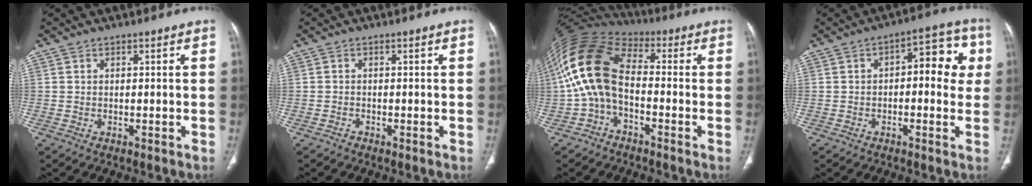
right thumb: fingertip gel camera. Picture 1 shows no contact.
{"total": 0.6, "force": [-0.5, 0.2, 0.0], "torque": [-0.004, -0.001, -0.014]}
{"total": 14.6, "force": [-1.6, 9.2, 11.3], "torque": [-0.222, 0.046, -0.042]}
{"total": 9.9, "force": [1.1, 5.1, 8.4], "torque": [-0.064, 0.029, 0.005]}